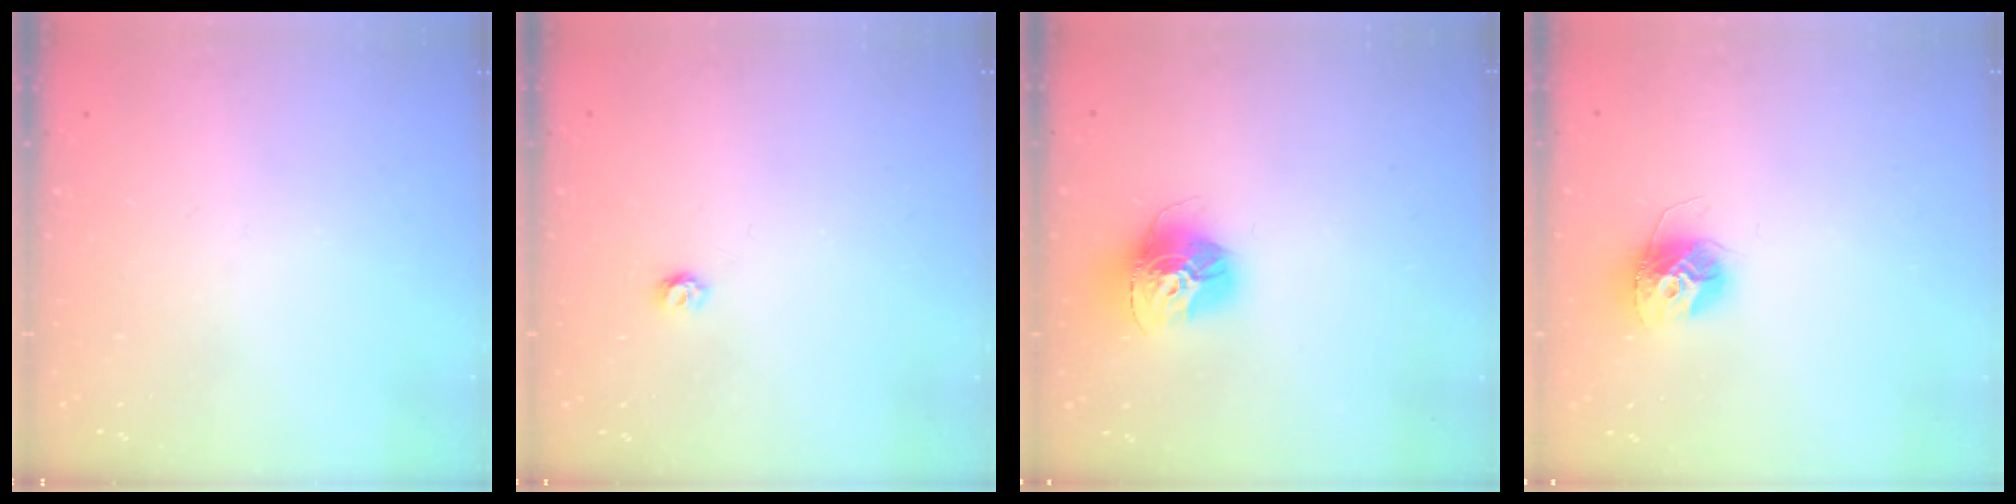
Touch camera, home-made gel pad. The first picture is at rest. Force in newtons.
{"total": 3.5, "press": 3.5, "slide": 0.3}
{"total": 15.0, "press": 14.9, "slide": 1.5}
{"total": 11.8, "press": 11.8, "slide": 0.9}